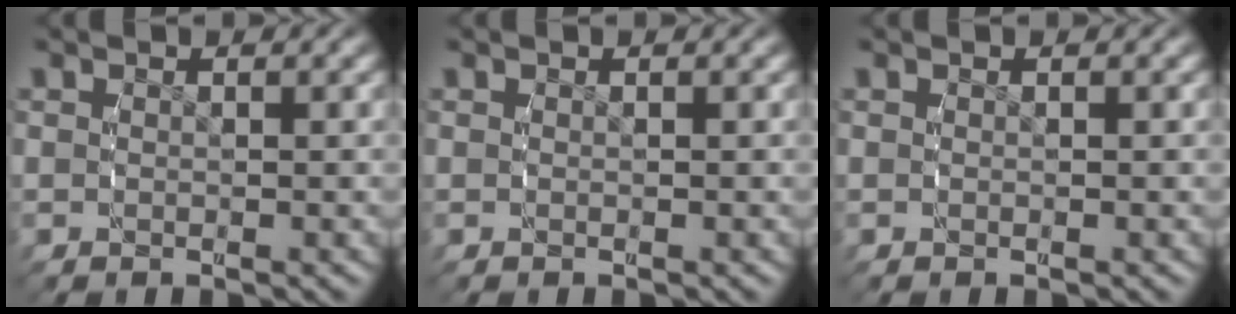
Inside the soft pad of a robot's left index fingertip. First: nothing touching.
{"total": 0.0}
{"total": 0.0}